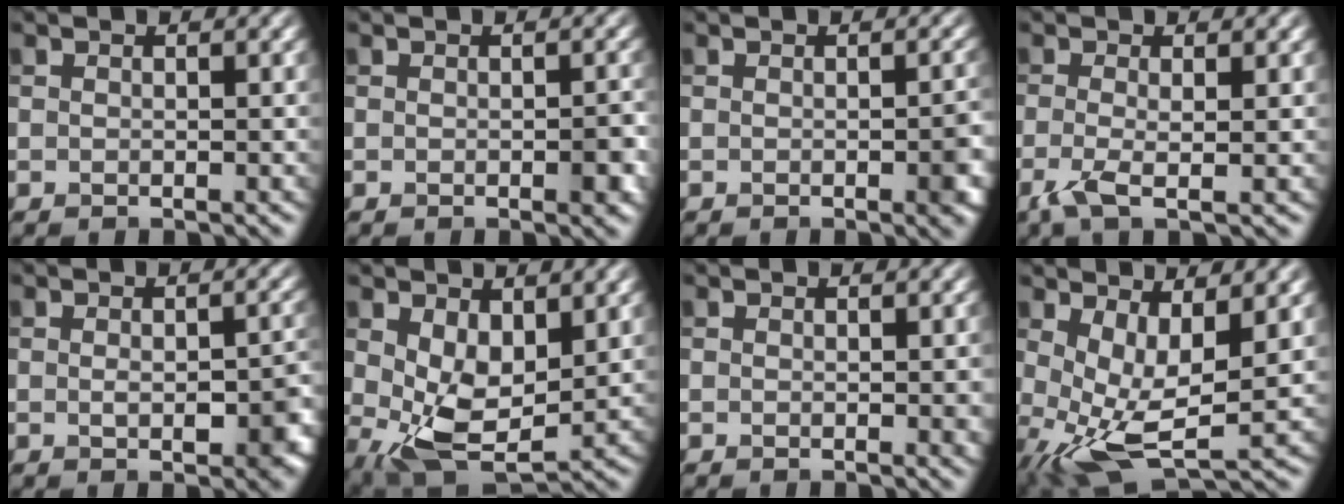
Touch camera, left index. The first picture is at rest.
{"total": 1.6, "force": [-0.5, 0.7, 1.3], "torque": [-0.018, -0.004, -0.004]}
{"total": 2.0, "force": [-0.8, 0.4, 1.7], "torque": [-0.024, -0.003, -0.008]}
{"total": 3.1, "force": [-1.0, 0.7, 2.8], "torque": [-0.070, -0.010, -0.021]}
{"total": 3.9, "force": [-0.9, 1.9, 3.3], "torque": [-0.054, -0.009, -0.009]}
{"total": 6.5, "force": [0.4, 3.7, 5.3], "torque": [-0.114, -0.016, 0.017]}
{"total": 1.0, "force": [-0.1, 0.3, 1.0], "torque": [-0.011, -0.003, 0.000]}
{"total": 7.0, "force": [0.2, 2.7, 6.5], "torque": [-0.134, -0.014, 0.007]}